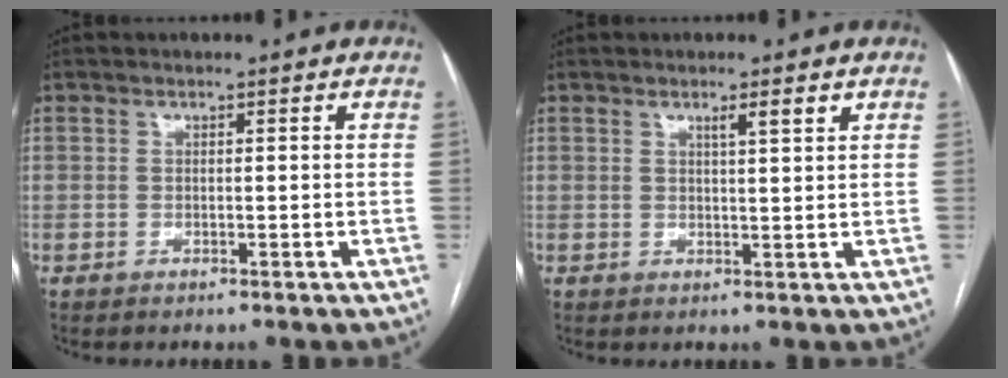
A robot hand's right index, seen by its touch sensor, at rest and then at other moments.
{"total": 2.3, "force": [1.5, 0.0, 1.8], "torque": [-0.034, -0.002, 0.024]}